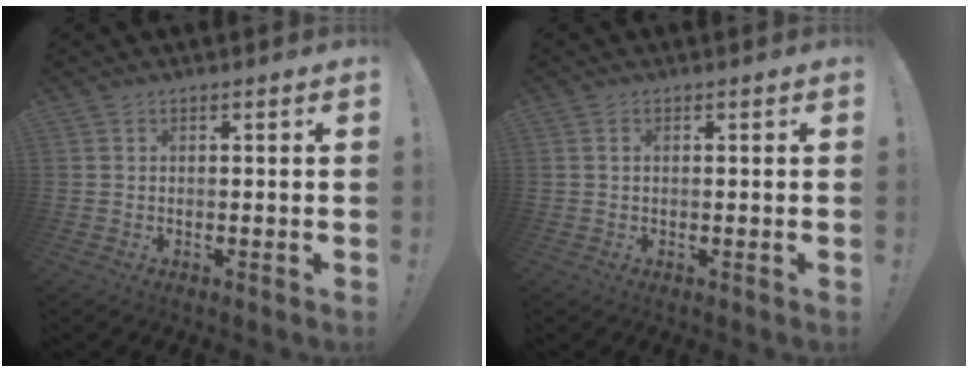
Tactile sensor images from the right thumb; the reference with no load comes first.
{"total": 0.5, "force": [0.0, 0.3, 0.4], "torque": [-0.009, 0.003, 0.000]}